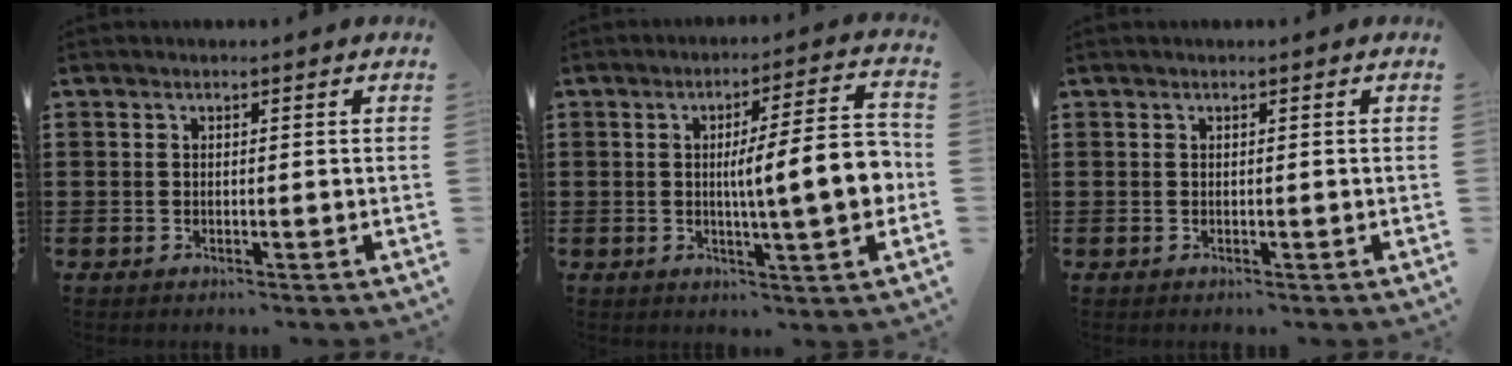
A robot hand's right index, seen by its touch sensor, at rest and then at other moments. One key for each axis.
{"total": 10.8, "fx": -0.5, "fy": 1.7, "fz": 10.7, "tx": -0.164, "ty": -0.009, "tz": -0.017}
{"total": 0.0}